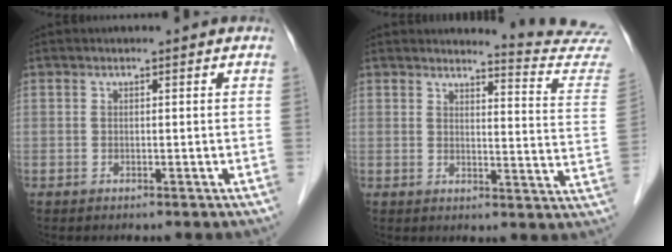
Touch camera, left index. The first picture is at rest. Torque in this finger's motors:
{"motor_torque": [-0.10, -0.12, 0.09, 0.01]}